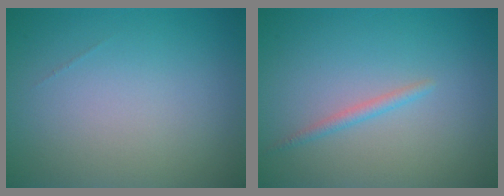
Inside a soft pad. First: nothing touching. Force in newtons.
{"total": 1.1, "press": 1.1, "slide": 0.0}